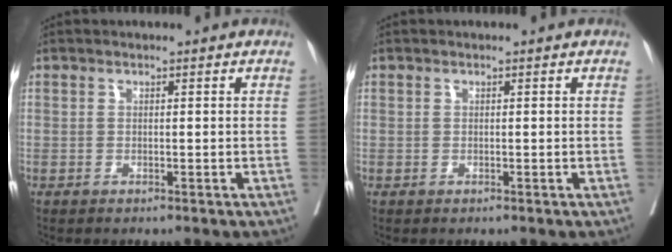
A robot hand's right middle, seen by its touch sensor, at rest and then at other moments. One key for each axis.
{"total": 0.0}